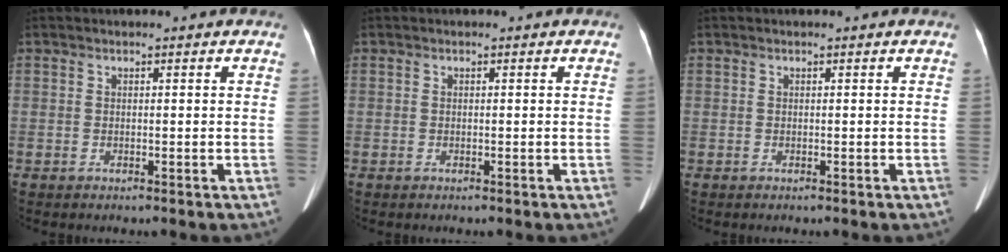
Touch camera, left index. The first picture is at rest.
{"total": 0.0}
{"total": 0.0}